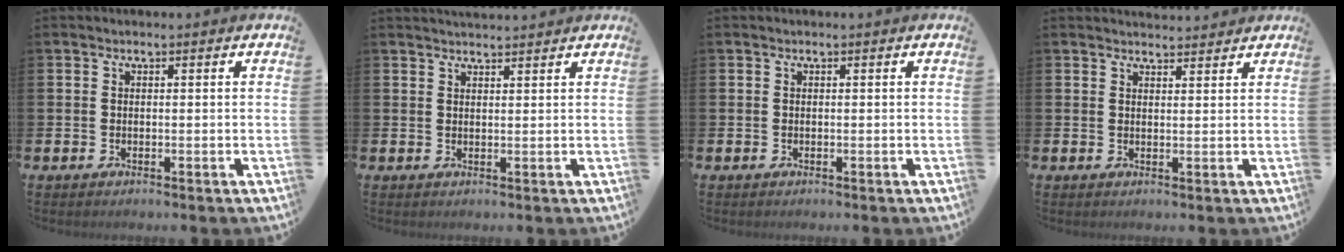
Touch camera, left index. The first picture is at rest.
{"total": 2.1, "force": [2.1, 0.2, 0.2], "torque": [0.010, -0.013, 0.034]}
{"total": 0.0}
{"total": 2.4, "force": [2.4, 0.3, -0.1], "torque": [0.013, -0.018, 0.040]}